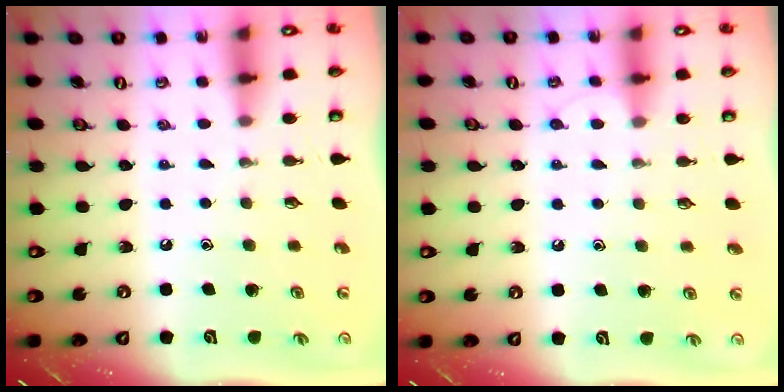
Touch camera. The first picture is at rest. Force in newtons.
{"total": 4.6, "press": 4.5, "slide": 0.5}